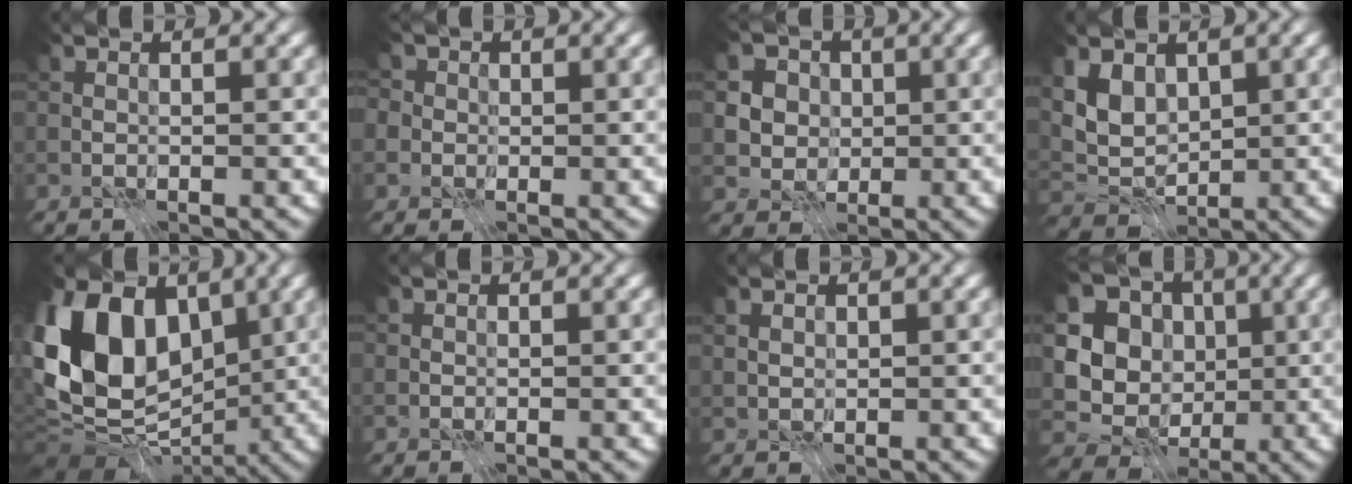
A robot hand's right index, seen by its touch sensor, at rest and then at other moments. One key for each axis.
{"total": 5.2, "fx": 2.0, "fy": 4.3, "fz": 2.1, "tx": -0.032, "ty": 0.025, "tz": 0.001}
{"total": 7.0, "fx": 1.9, "fy": 6.0, "fz": 3.0, "tx": -0.055, "ty": 0.020, "tz": 0.019}
{"total": 3.8, "fx": 1.6, "fy": 2.6, "fz": 2.2, "tx": -0.053, "ty": -0.011, "tz": 0.022}
{"total": 13.7, "fx": 1.2, "fy": 10.0, "fz": 9.3, "tx": -0.182, "ty": 0.011, "tz": 0.001}
{"total": 0.0}
{"total": 0.9, "fx": 0.4, "fy": 0.5, "fz": 0.5, "tx": -0.011, "ty": -0.001, "tz": 0.008}
{"total": 8.0, "fx": 0.8, "fy": 7.0, "fz": 3.8, "tx": -0.064, "ty": -0.013, "tz": 0.000}